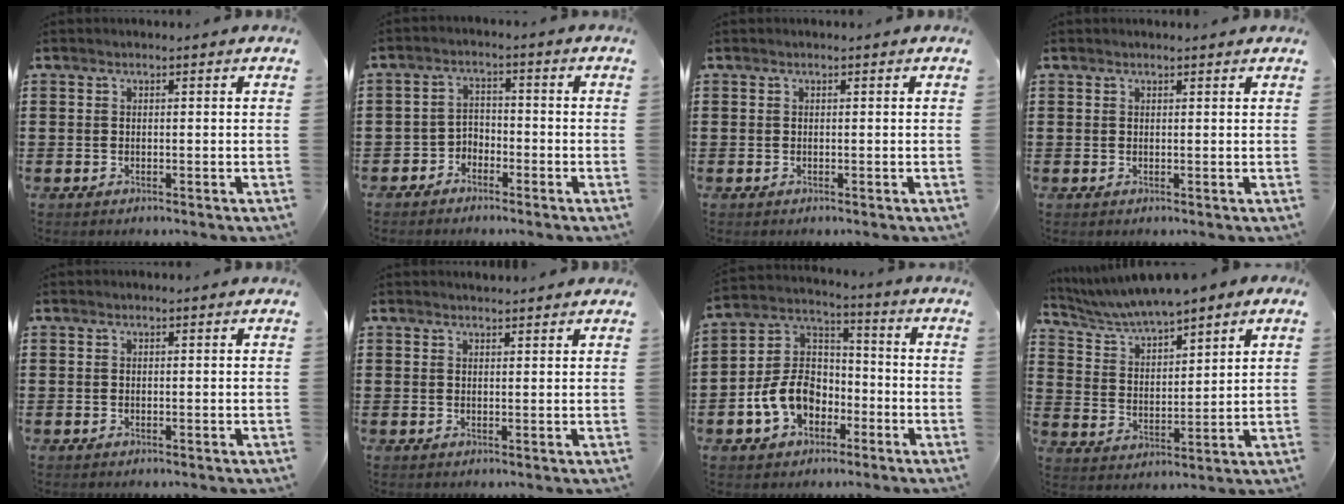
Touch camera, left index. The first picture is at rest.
{"total": 3.2, "force": [-2.9, 1.4, 0.0], "torque": [-0.010, 0.005, -0.063]}
{"total": 0.0}
{"total": 0.5, "force": [0.5, 0.0, 0.2], "torque": [-0.005, -0.001, 0.010]}
{"total": 0.0}
{"total": 1.4, "force": [1.4, 0.1, 0.1], "torque": [-0.006, 0.002, 0.027]}
{"total": 9.3, "force": [-3.6, 7.0, 5.0], "torque": [-0.143, 0.009, -0.077]}
{"total": 5.1, "force": [4.7, 0.5, 1.7], "torque": [-0.055, -0.022, 0.082]}